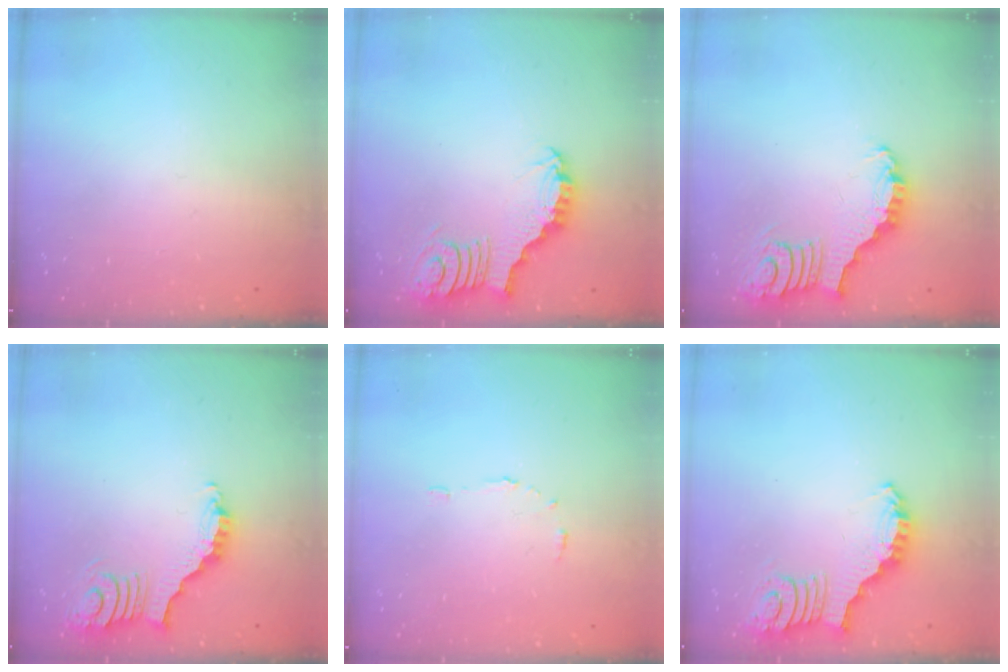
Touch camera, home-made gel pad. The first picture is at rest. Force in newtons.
{"total": 2.4, "press": 2.4, "slide": 0.3}
{"total": 3.5, "press": 3.5, "slide": 0.6}
{"total": 3.8, "press": 3.8, "slide": 0.6}
{"total": 3.9, "press": 3.8, "slide": 0.3}
{"total": 2.7, "press": 2.7, "slide": 0.5}